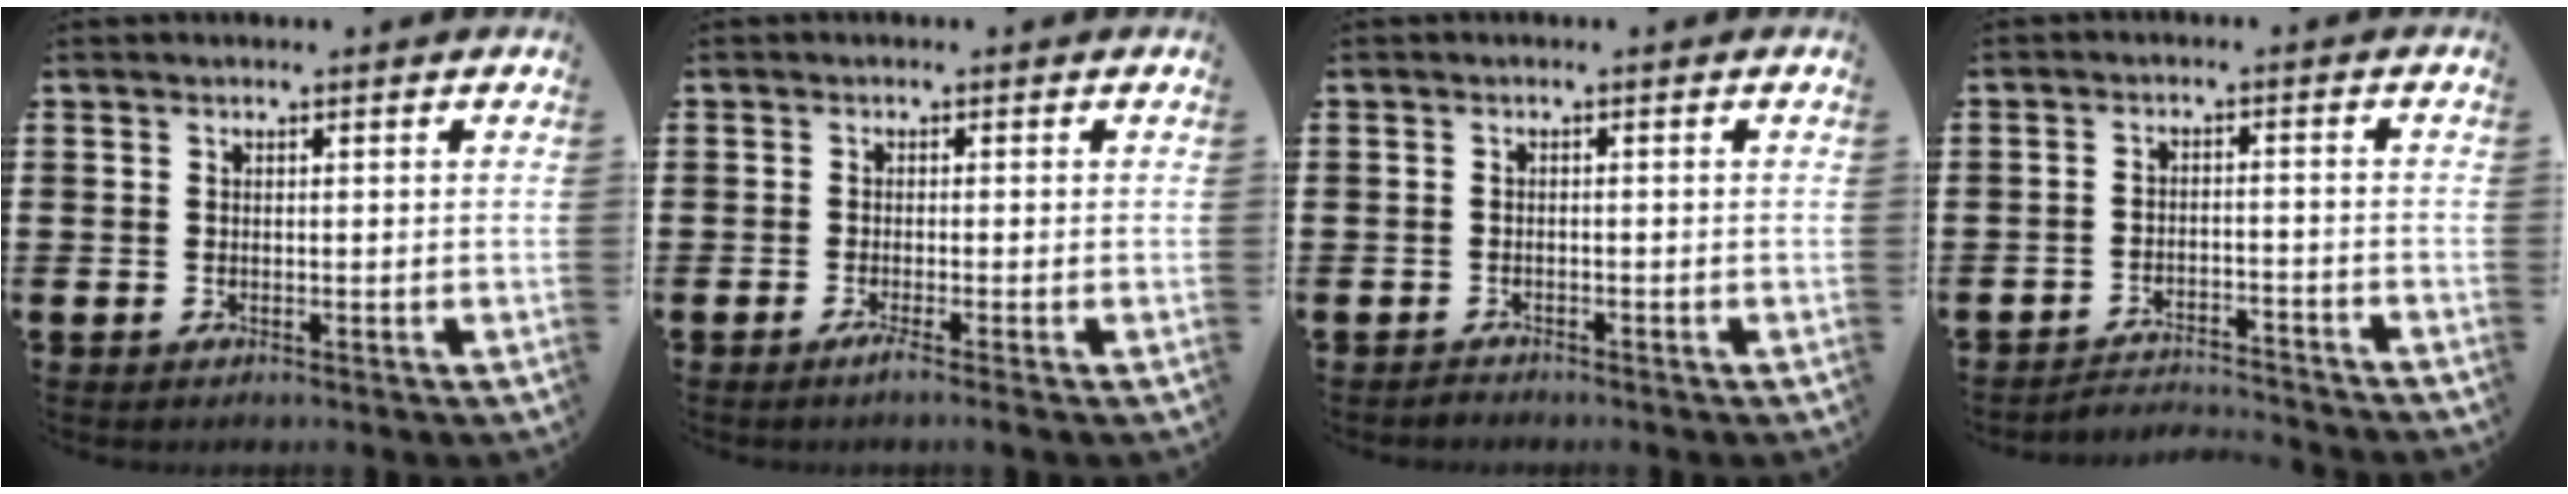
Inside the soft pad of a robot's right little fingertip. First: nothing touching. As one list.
[{"total": 1.1, "force": [-0.6, 0.0, 1.0], "torque": [-0.016, -0.003, -0.011]}, {"total": 0.8, "force": [-0.8, 0.1, -0.1], "torque": [-0.001, 0.001, -0.018]}, {"total": 2.9, "force": [-2.9, 0.0, -0.1], "torque": [-0.005, 0.002, -0.064]}]